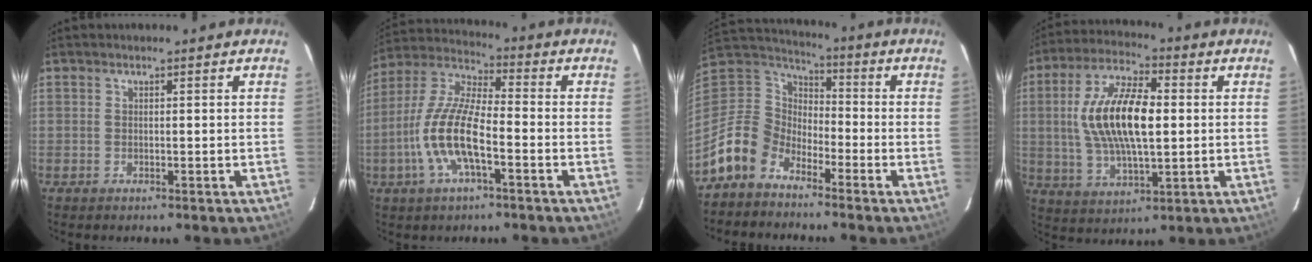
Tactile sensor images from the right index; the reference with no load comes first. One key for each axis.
{"total": 13.6, "fx": -4.5, "fy": 4.2, "fz": 12.1, "tx": -0.257, "ty": -0.001, "tz": -0.091}
{"total": 10.9, "fx": -7.9, "fy": 6.7, "fz": 3.5, "tx": -0.092, "ty": 0.027, "tz": -0.166}
{"total": 16.0, "fx": 1.3, "fy": 6.6, "fz": 14.5, "tx": -0.281, "ty": 0.011, "tz": 0.025}